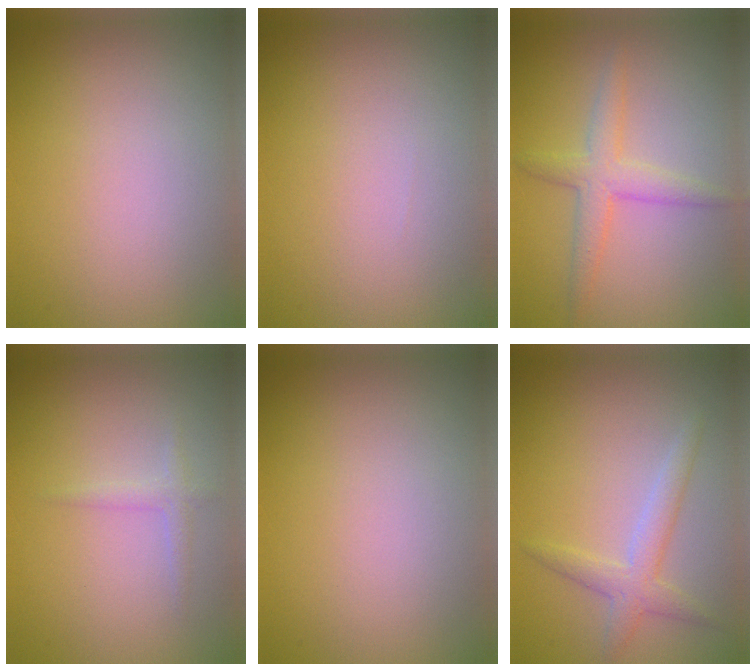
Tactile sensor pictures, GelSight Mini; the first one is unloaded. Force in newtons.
{"total": 0.0}
{"total": 2.9, "press": 2.9, "slide": 0.2}
{"total": 1.1, "press": 1.1, "slide": 0.0}
{"total": 0.0}
{"total": 2.5, "press": 2.5, "slide": 0.1}